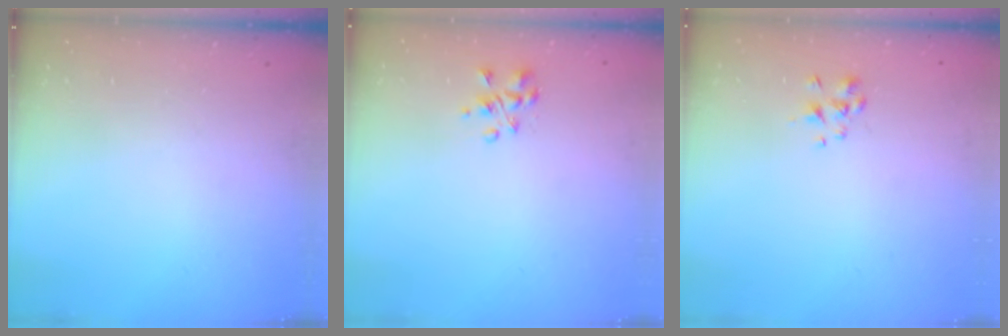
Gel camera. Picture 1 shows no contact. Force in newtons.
{"total": 3.8, "press": 3.8, "slide": 0.6}
{"total": 1.6, "press": 1.4, "slide": 0.7}